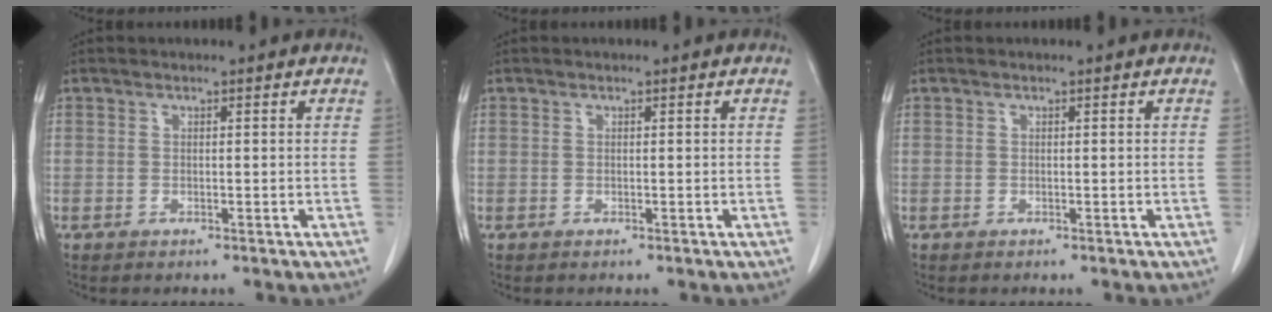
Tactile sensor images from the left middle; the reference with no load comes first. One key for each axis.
{"total": 0.0}
{"total": 0.0}